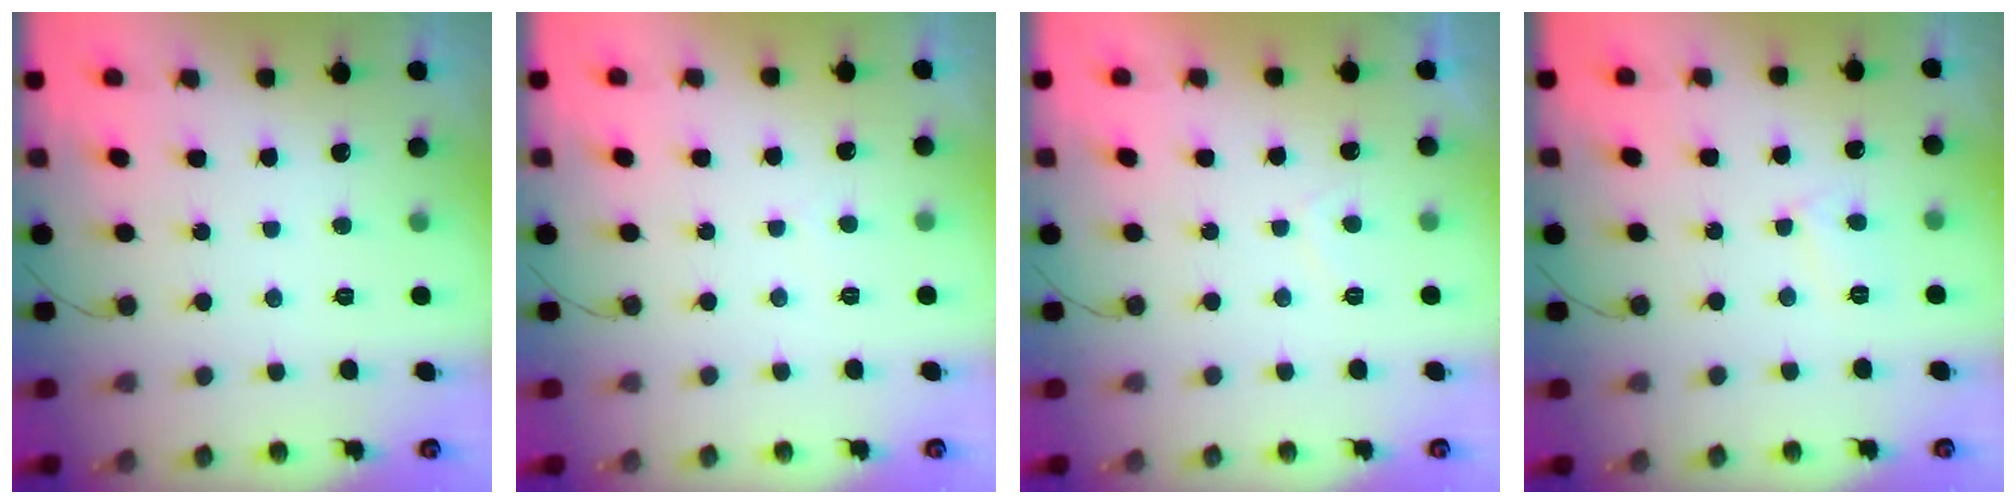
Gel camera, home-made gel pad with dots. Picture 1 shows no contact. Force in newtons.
{"total": 2.7, "press": 2.7, "slide": 0.2}
{"total": 2.1, "press": 2.0, "slide": 0.7}
{"total": 3.9, "press": 3.9, "slide": 0.3}